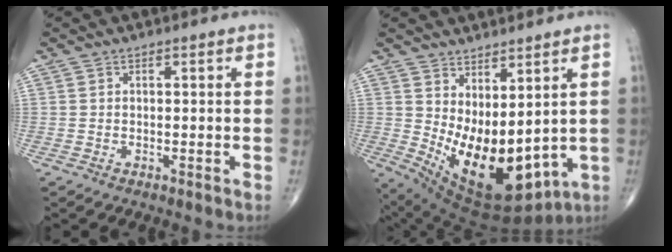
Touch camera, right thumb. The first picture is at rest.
{"total": 17.2, "force": [0.9, 8.5, 15.0], "torque": [-0.242, -0.042, 0.054]}